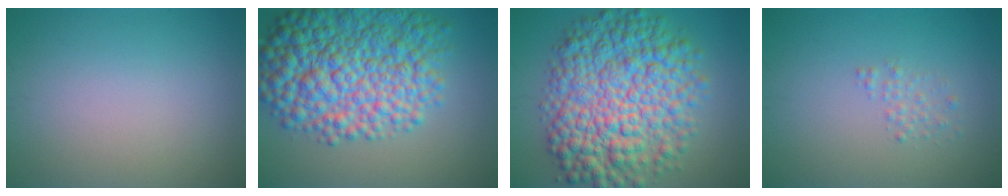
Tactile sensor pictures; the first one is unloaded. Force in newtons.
{"total": 11.1, "press": 11.1, "slide": 0.3}
{"total": 11.9, "press": 11.9, "slide": 0.1}
{"total": 1.2, "press": 1.2, "slide": 0.0}